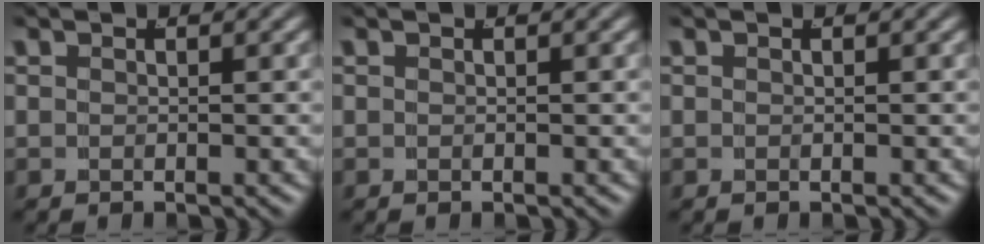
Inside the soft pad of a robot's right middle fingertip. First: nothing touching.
{"total": 0.0}
{"total": 0.0}